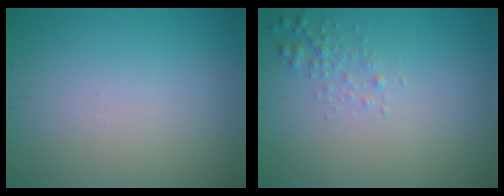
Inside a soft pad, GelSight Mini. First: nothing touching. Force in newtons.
{"total": 1.1, "press": 1.1, "slide": 0.1}